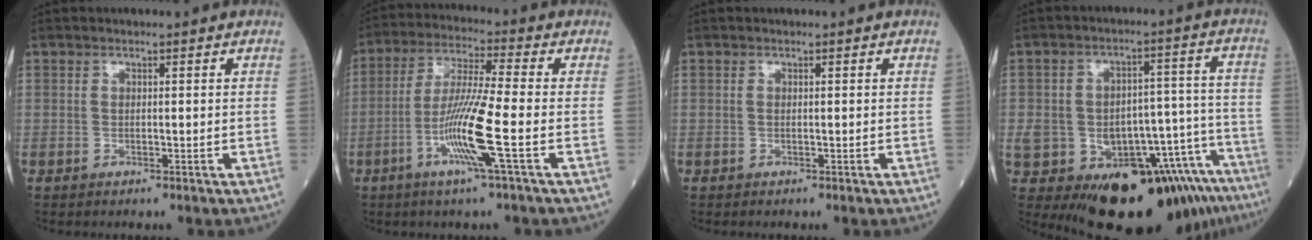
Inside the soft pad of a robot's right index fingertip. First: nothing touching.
{"total": 9.6, "force": [-3.2, -1.4, 9.0], "torque": [-0.176, -0.009, -0.067]}
{"total": 0.0}
{"total": 20.0, "force": [-13.1, 7.9, 13.0], "torque": [-0.159, 0.036, -0.170]}